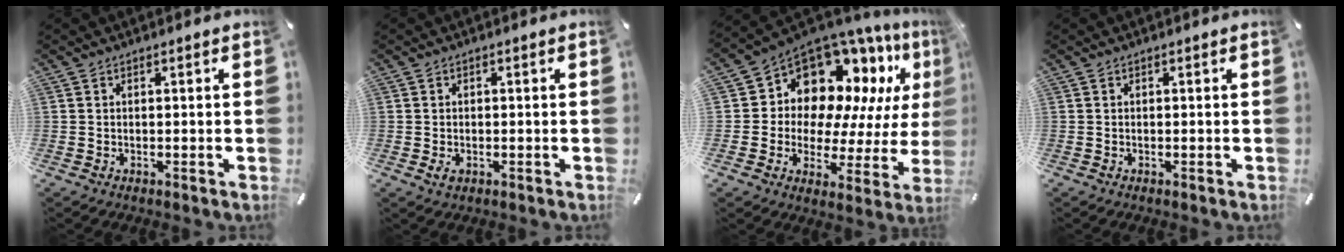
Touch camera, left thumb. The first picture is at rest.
{"total": 1.6, "force": [-0.5, 1.0, 1.1], "torque": [-0.020, 0.001, -0.008]}
{"total": 13.3, "force": [9.0, 8.9, 4.3], "torque": [-0.082, -0.088, 0.162]}
{"total": 0.0}